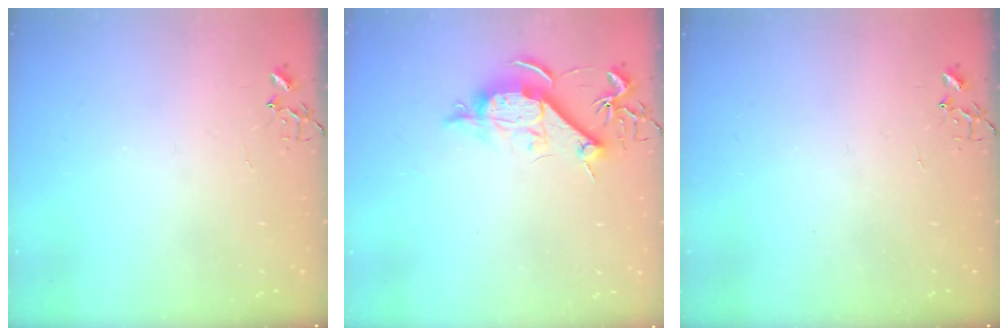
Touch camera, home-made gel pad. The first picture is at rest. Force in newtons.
{"total": 10.6, "press": 10.6, "slide": 0.8}
{"total": 0.0}